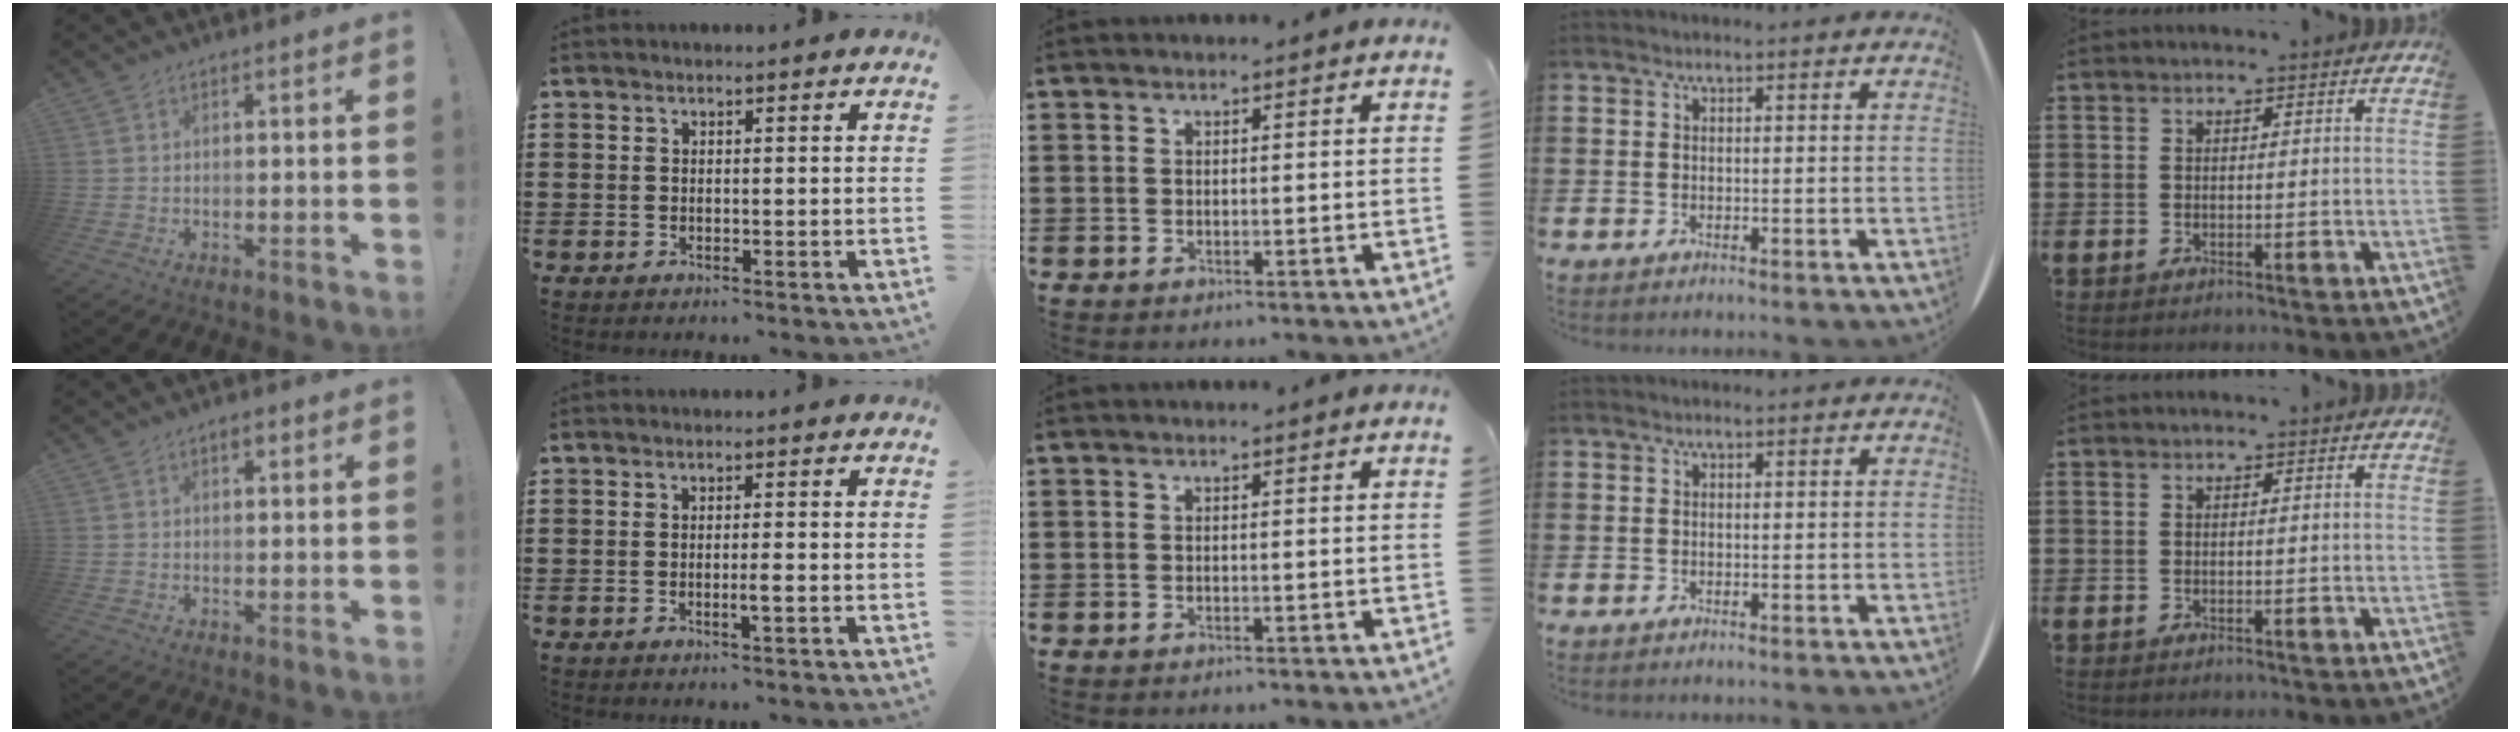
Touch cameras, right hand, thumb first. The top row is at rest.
{"thumb": {"total": 1.8, "force": [0.9, 0.9, 1.2], "torque": [-0.018, 0.000, 0.014]}, "index": {"total": 1.8, "force": [-0.6, 0.0, 1.7], "torque": [-0.034, -0.004, -0.014]}}